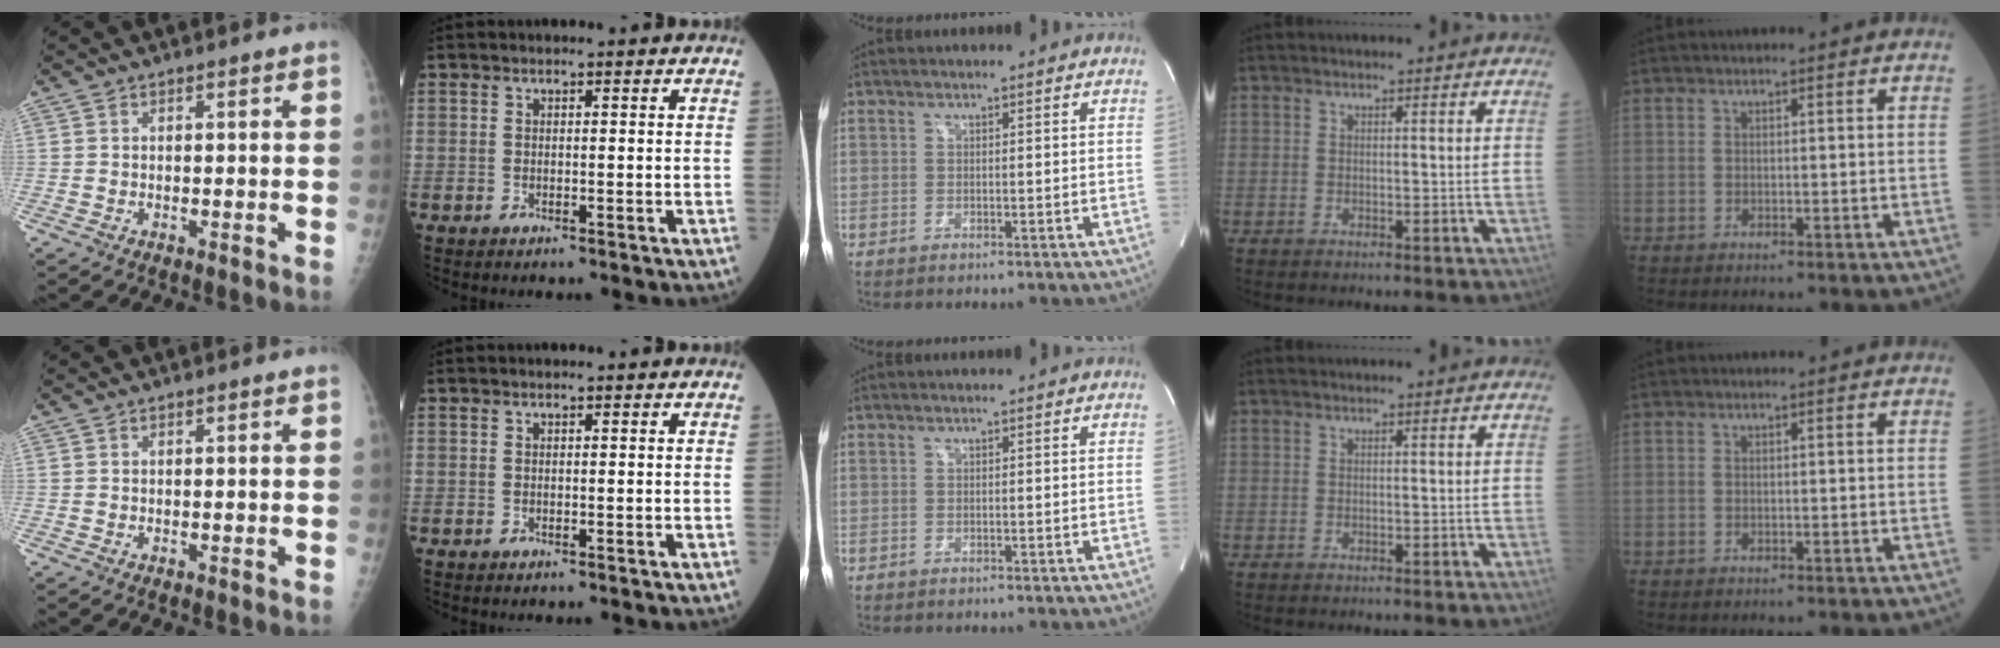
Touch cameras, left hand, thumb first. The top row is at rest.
{}